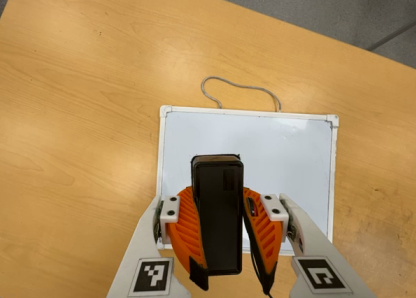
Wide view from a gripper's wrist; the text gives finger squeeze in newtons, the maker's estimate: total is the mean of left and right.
{"total": 9.7, "left": 8.2, "right": 11.1}